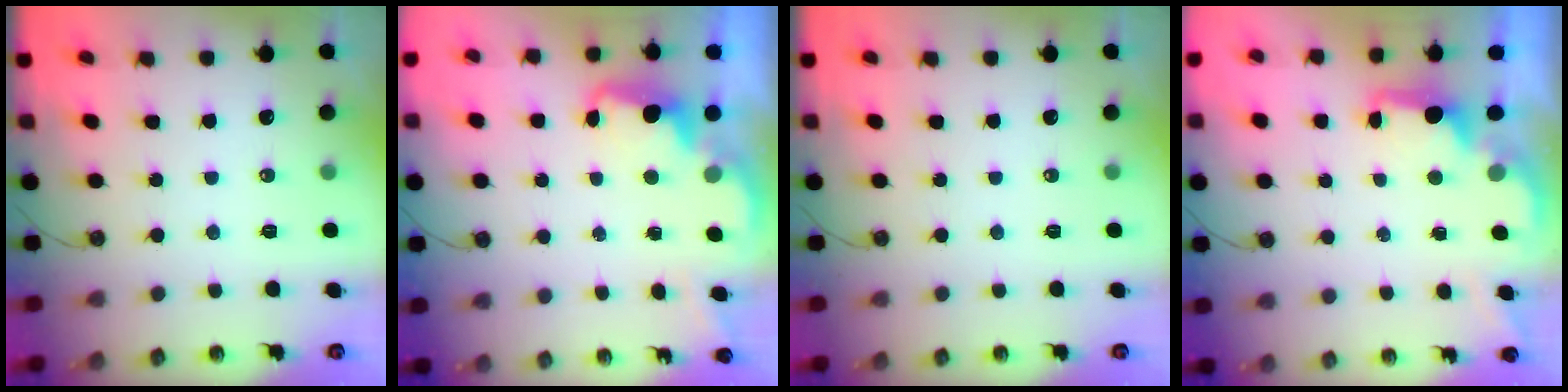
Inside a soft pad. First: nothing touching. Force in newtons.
{"total": 2.4, "press": 2.4, "slide": 0.5}
{"total": 0.0}
{"total": 1.7, "press": 1.5, "slide": 0.7}